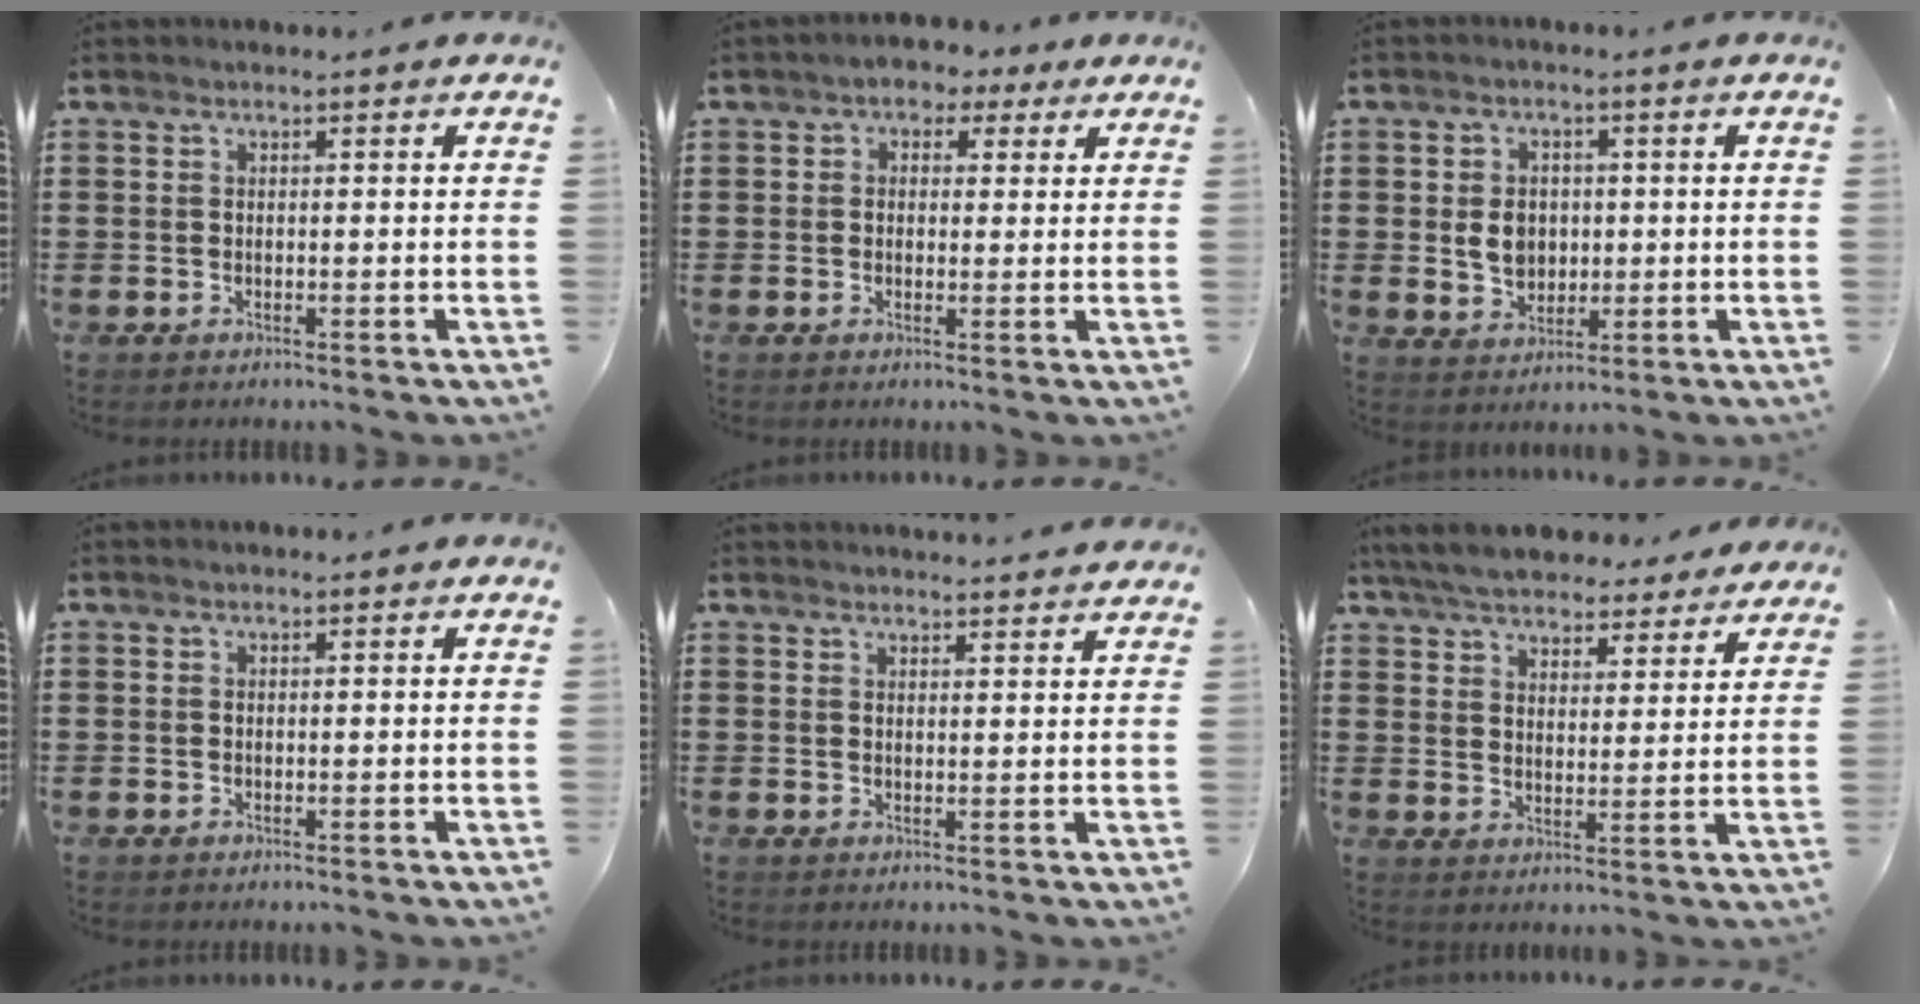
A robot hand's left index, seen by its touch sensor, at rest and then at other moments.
{"total": 2.3, "force": [1.1, 1.8, 0.8], "torque": [-0.026, 0.012, 0.017]}
{"total": 5.0, "force": [0.1, 4.0, 3.0], "torque": [-0.060, 0.008, -0.002]}
{"total": 0.0}
{"total": 2.2, "force": [2.1, -0.2, 0.0], "torque": [-0.005, -0.006, 0.041]}
{"total": 6.3, "force": [6.0, 1.1, 1.5], "torque": [-0.055, -0.020, 0.110]}